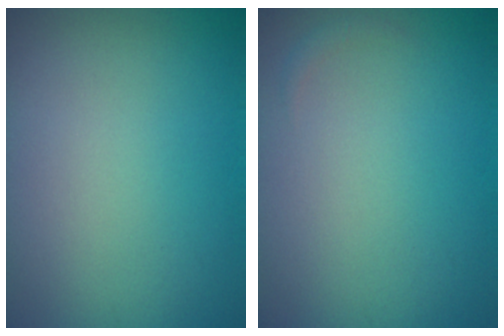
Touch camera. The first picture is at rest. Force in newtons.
{"total": 0.6, "press": 0.6, "slide": 0.1}